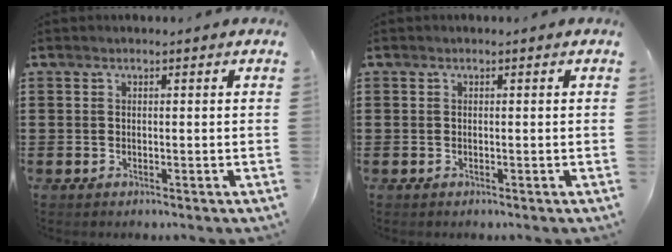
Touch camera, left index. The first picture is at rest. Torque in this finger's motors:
{"motor_torque": [0.00, 0.00, 0.00, 0.01]}